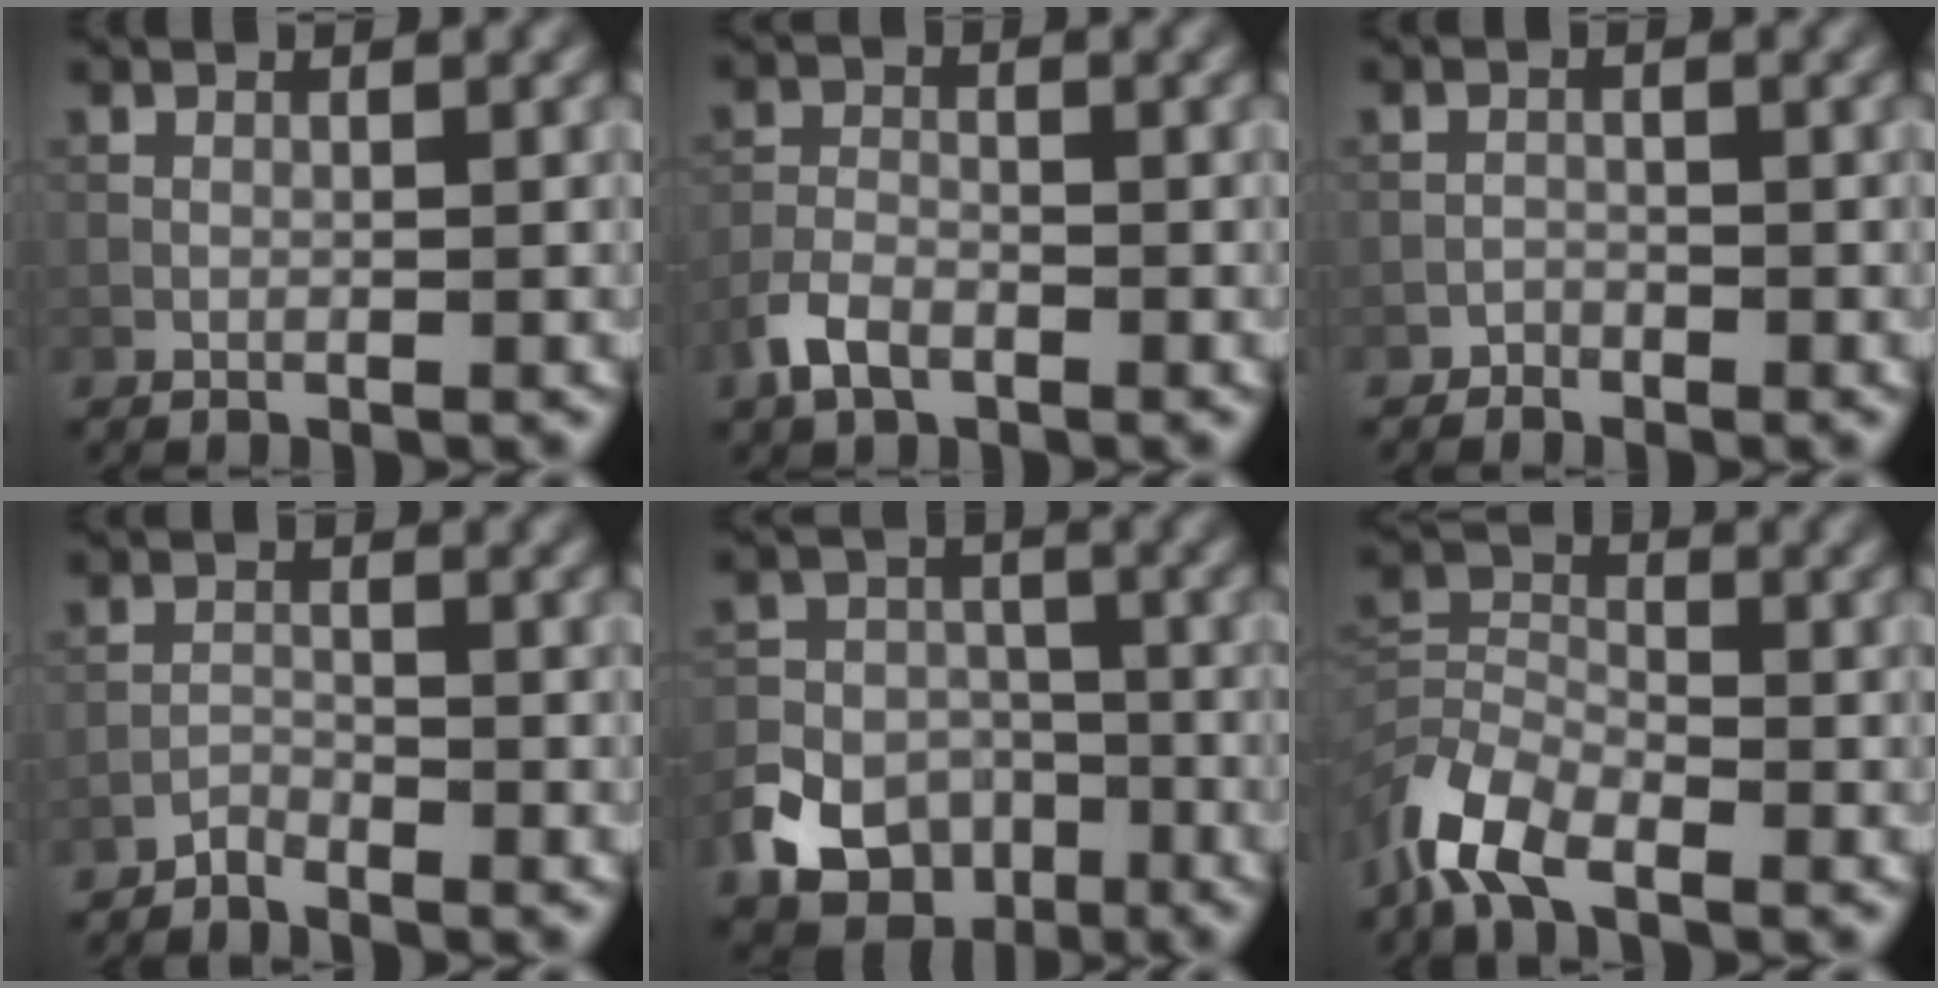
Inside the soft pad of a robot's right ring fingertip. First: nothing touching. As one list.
[{"total": 2.9, "force": [-1.8, 1.6, 1.6], "torque": [-0.036, 0.001, -0.044]}, {"total": 0.9, "force": [-0.7, 0.5, -0.2], "torque": [0.003, 0.005, -0.011]}, {"total": 1.1, "force": [-1.1, 0.3, 0.1], "torque": [-0.002, 0.005, -0.023]}, {"total": 8.4, "force": [-4.3, 6.4, 3.4], "torque": [-0.049, -0.010, -0.094]}, {"total": 7.0, "force": [-4.8, 3.2, 3.9], "torque": [-0.085, -0.005, -0.113]}]